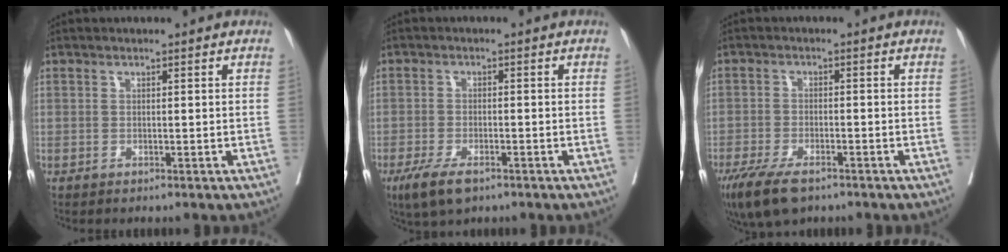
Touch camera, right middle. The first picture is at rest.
{"total": 5.4, "force": [-3.5, 1.9, 3.7], "torque": [-0.072, -0.010, -0.059]}
{"total": 8.2, "force": [-5.8, 2.9, 5.1], "torque": [-0.091, -0.015, -0.099]}